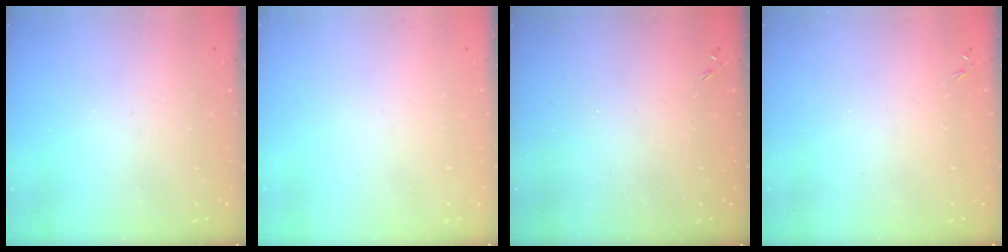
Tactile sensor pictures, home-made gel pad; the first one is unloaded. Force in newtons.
{"total": 0.0}
{"total": 0.0}
{"total": 0.0}